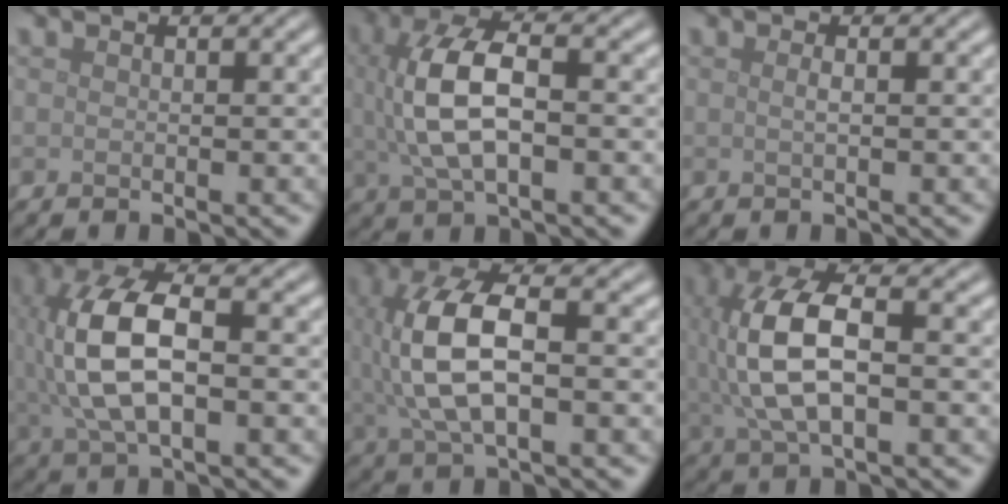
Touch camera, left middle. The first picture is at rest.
{"total": 7.6, "force": [0.4, 3.5, 6.7], "torque": [-0.148, 0.009, 0.006]}
{"total": 0.9, "force": [0.1, 0.3, 0.8], "torque": [-0.013, 0.004, 0.000]}
{"total": 9.8, "force": [0.5, 4.9, 8.5], "torque": [-0.197, 0.010, 0.009]}
{"total": 9.0, "force": [0.4, 4.2, 7.9], "torque": [-0.178, 0.009, 0.008]}
{"total": 9.0, "force": [0.4, 4.2, 7.9], "torque": [-0.178, 0.009, 0.007]}